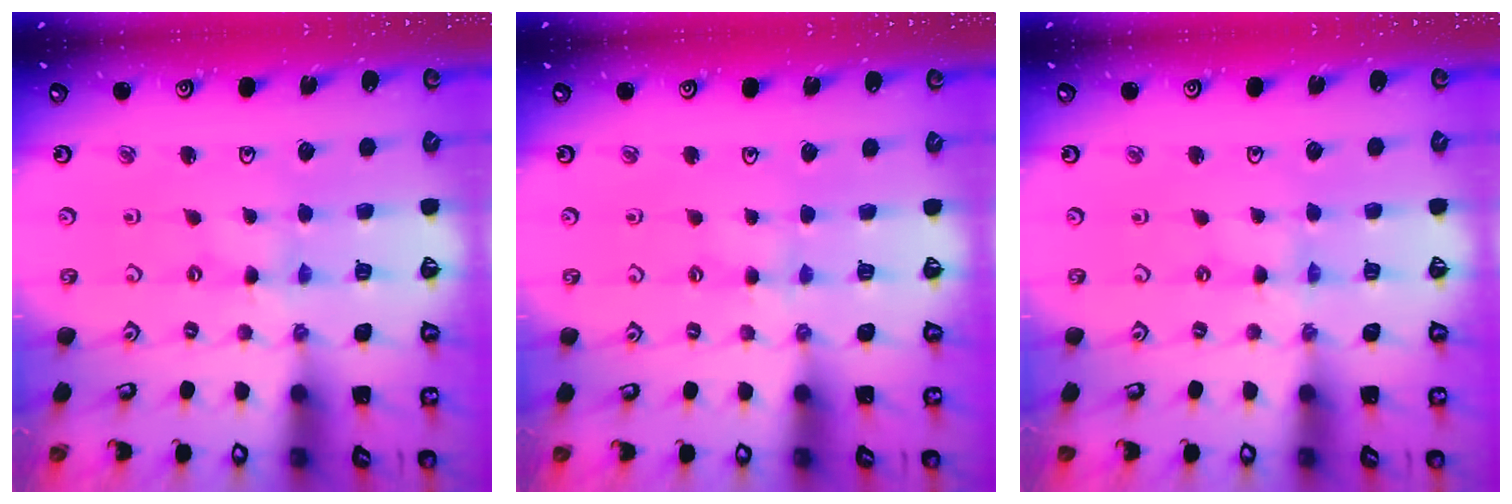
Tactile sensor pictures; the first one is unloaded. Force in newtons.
{"total": 2.0, "press": 2.0, "slide": 0.2}
{"total": 0.0}